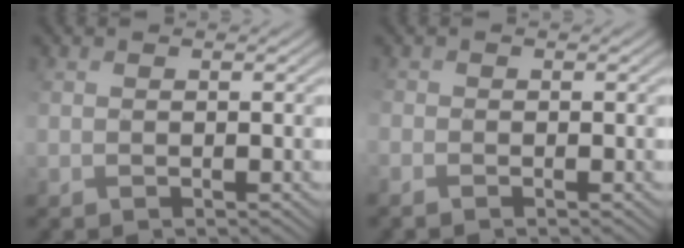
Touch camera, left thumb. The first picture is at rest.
{"total": 1.1, "force": [-0.8, 0.4, 0.7], "torque": [-0.020, -0.006, -0.021]}